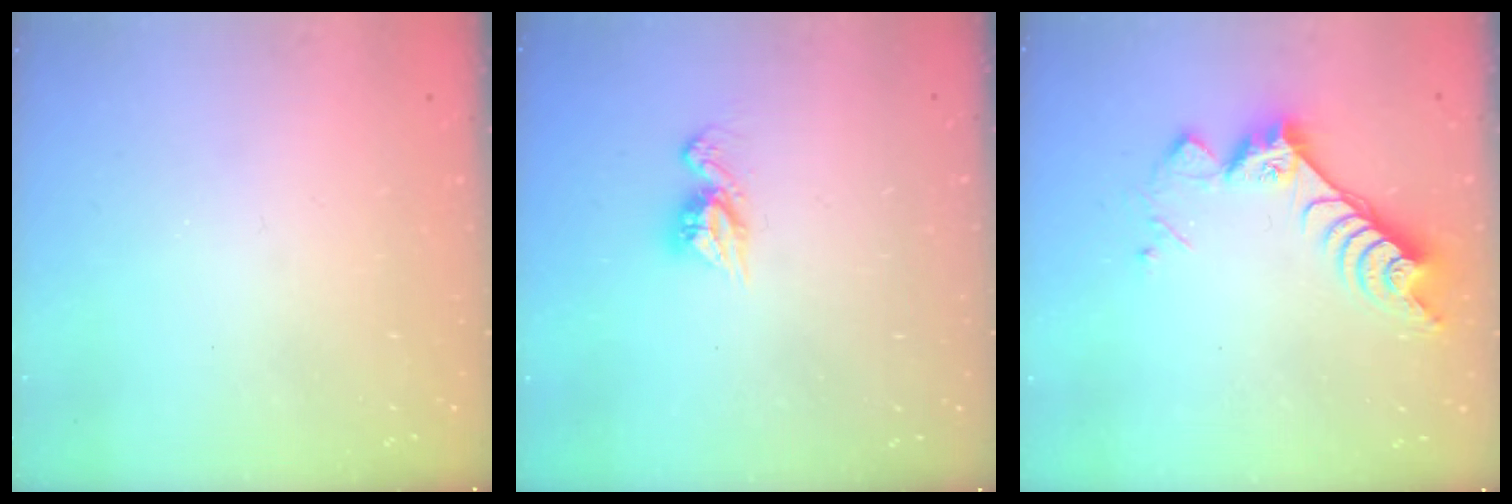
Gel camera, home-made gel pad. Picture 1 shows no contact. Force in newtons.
{"total": 7.8, "press": 7.8, "slide": 0.6}
{"total": 10.1, "press": 10.0, "slide": 1.0}